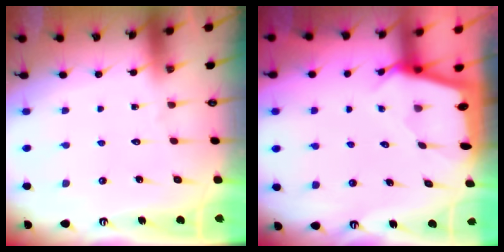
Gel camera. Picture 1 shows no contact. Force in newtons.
{"total": 2.1, "press": 2.1, "slide": 0.1}